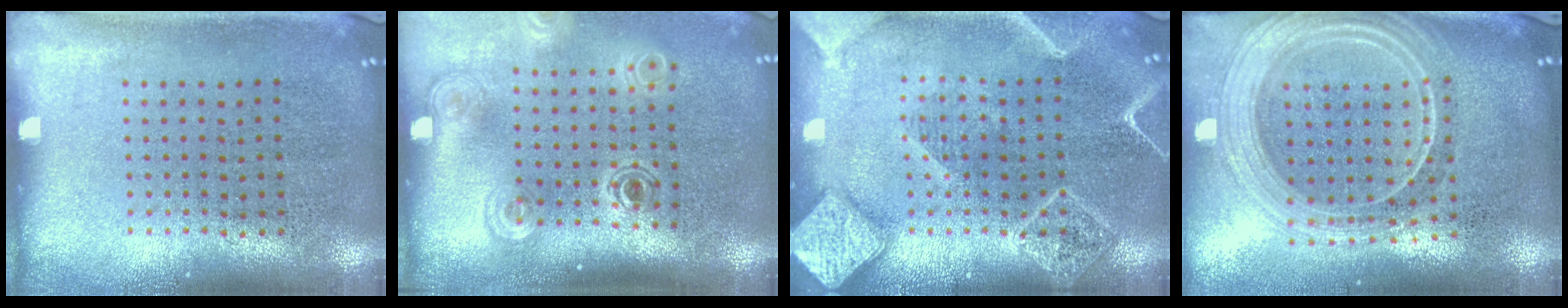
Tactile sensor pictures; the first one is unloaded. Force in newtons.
{"total": 1.8, "press": 1.2, "slide": 1.3}
{"total": 3.9, "press": 3.9, "slide": 0.4}
{"total": 2.5, "press": 2.1, "slide": 1.3}